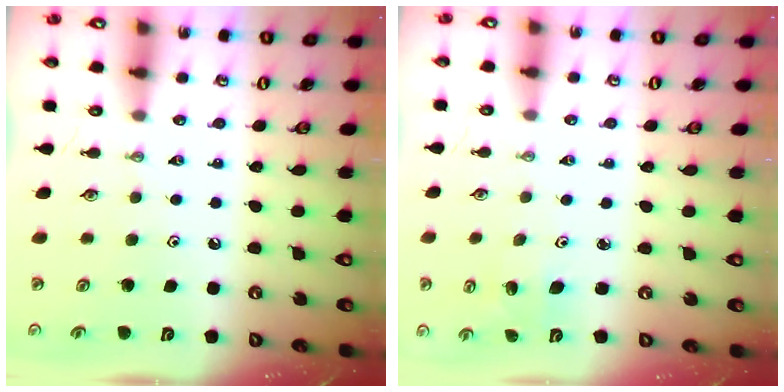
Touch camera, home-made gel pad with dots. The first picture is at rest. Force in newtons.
{"total": 2.1, "press": 2.1, "slide": 0.2}